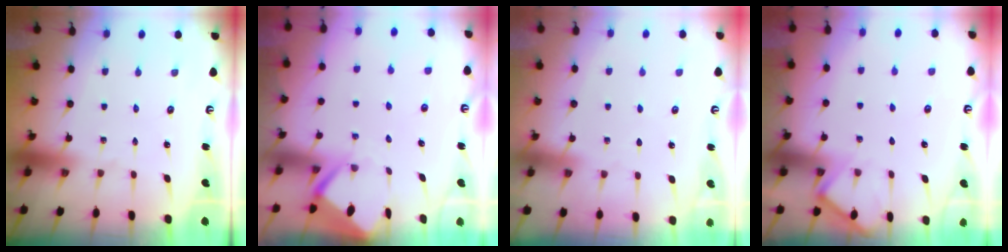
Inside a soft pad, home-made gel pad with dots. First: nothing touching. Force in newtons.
{"total": 3.3, "press": 3.3, "slide": 0.3}
{"total": 3.0, "press": 3.0, "slide": 0.5}
{"total": 5.5, "press": 5.5, "slide": 0.4}